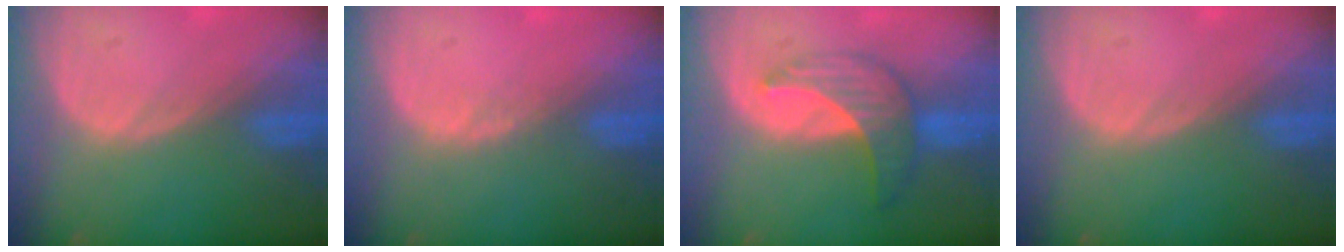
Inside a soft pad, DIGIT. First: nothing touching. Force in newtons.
{"total": 0.8, "press": 0.8, "slide": 0.3}
{"total": 7.3, "press": 6.6, "slide": 3.2}
{"total": 0.0}